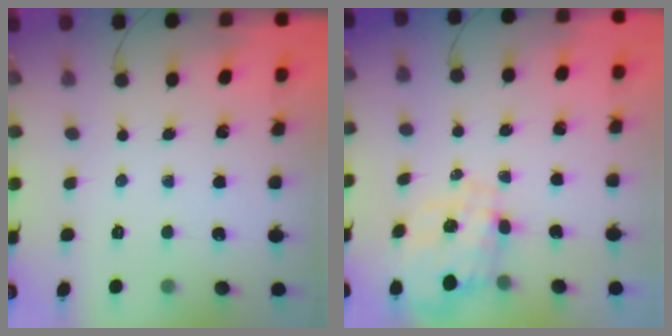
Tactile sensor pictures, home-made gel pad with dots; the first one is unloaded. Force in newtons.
{"total": 1.7, "press": 1.6, "slide": 0.6}